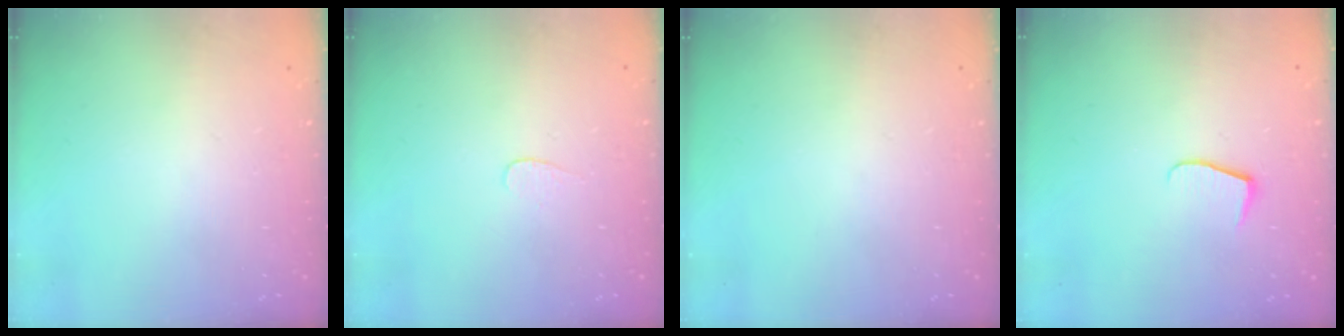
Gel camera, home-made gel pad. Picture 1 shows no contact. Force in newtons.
{"total": 3.3, "press": 3.3, "slide": 0.3}
{"total": 0.0}
{"total": 7.0, "press": 6.9, "slide": 0.5}